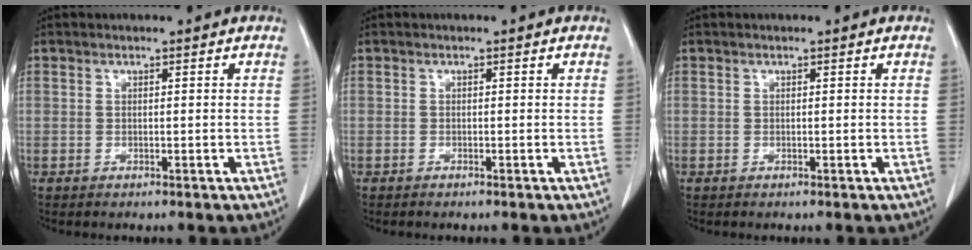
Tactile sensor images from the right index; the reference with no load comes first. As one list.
[{"total": 0.0}, {"total": 0.0}]